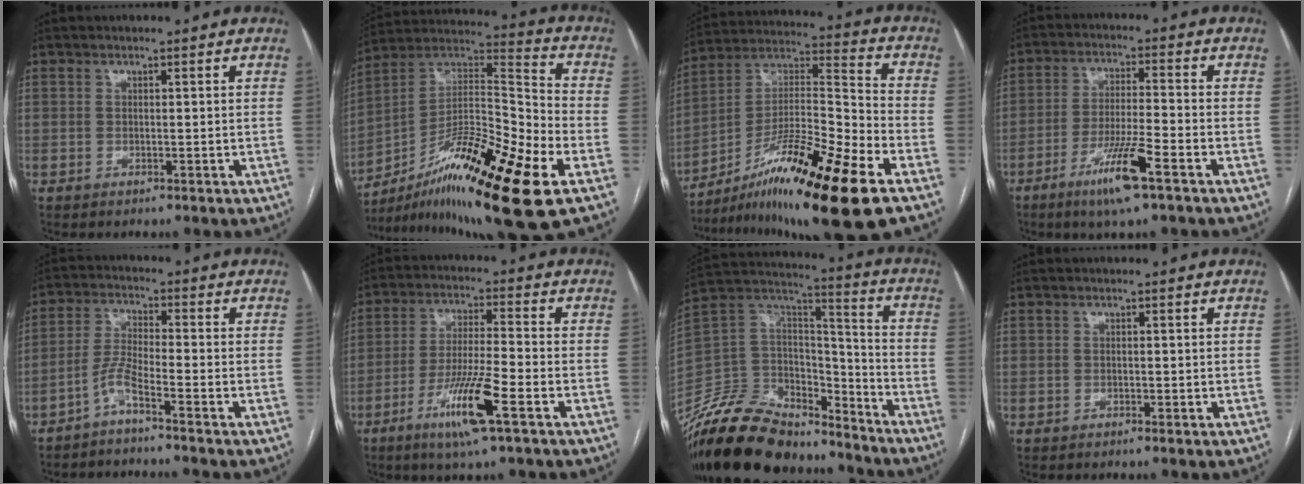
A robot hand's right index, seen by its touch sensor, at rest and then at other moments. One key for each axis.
{"total": 24.0, "fx": -12.2, "fy": 2.4, "fz": 20.5, "tx": -0.333, "ty": -0.006, "tz": -0.204}
{"total": 21.7, "fx": -12.8, "fy": 1.0, "fz": 17.5, "tx": -0.298, "ty": -0.017, "tz": -0.218}
{"total": 9.3, "fx": -5.3, "fy": 0.1, "fz": 7.7, "tx": -0.147, "ty": -0.015, "tz": -0.095}
{"total": 4.2, "fx": -3.2, "fy": -0.5, "fz": 2.7, "tx": -0.064, "ty": -0.003, "tz": -0.071}
{"total": 10.6, "fx": -5.1, "fy": 0.0, "fz": 9.2, "tx": -0.181, "ty": -0.016, "tz": -0.097}
{"total": 27.2, "fx": -23.2, "fy": 9.4, "fz": 10.5, "tx": -0.244, "ty": 0.008, "tz": -0.390}
{"total": 0.0}